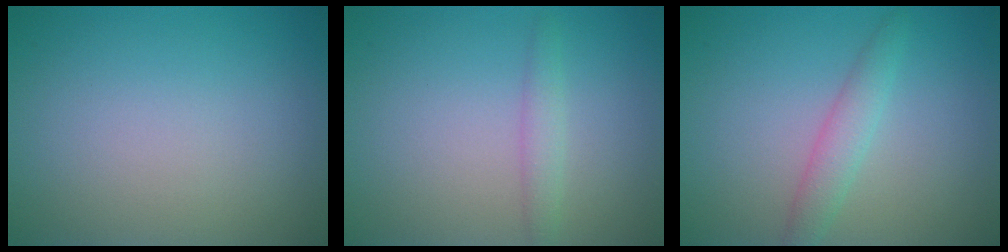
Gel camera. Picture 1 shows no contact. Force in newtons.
{"total": 1.4, "press": 1.4, "slide": 0.0}
{"total": 2.1, "press": 2.1, "slide": 0.1}